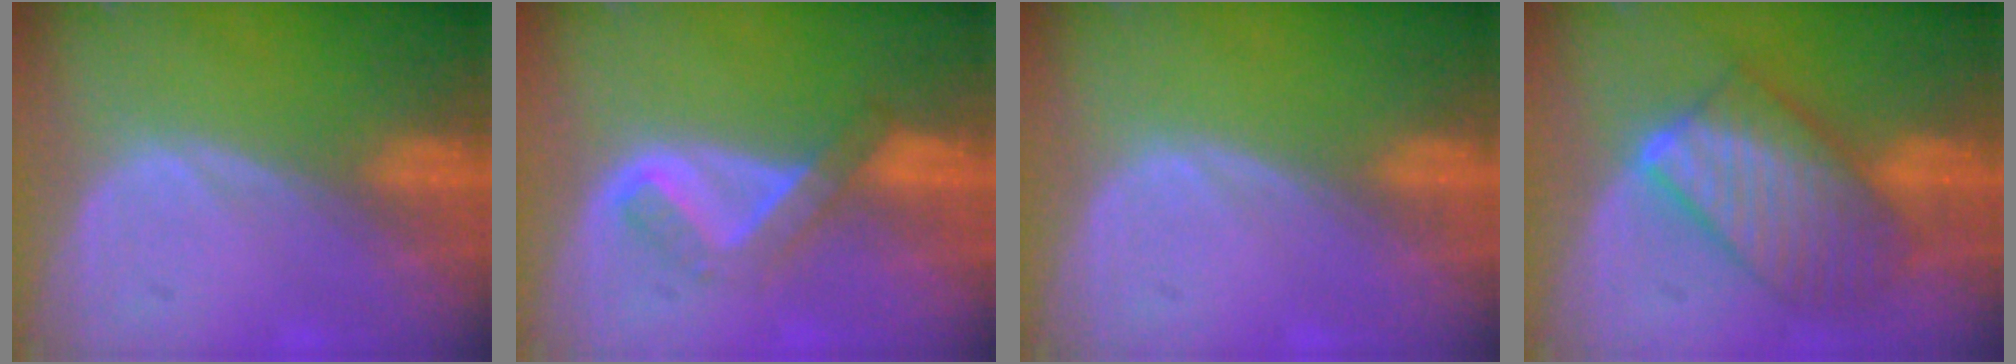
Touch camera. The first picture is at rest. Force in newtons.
{"total": 5.1, "press": 4.4, "slide": 2.6}
{"total": 0.0}
{"total": 9.6, "press": 9.5, "slide": 0.8}